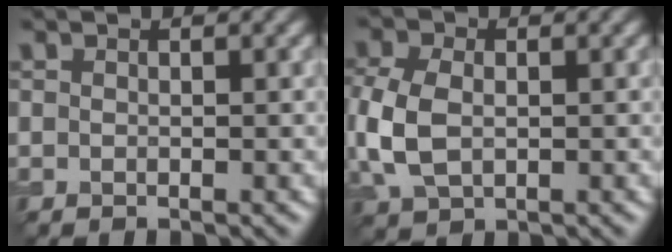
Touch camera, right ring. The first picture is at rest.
{"total": 5.5, "force": [-0.3, 3.9, 3.9], "torque": [-0.109, -0.004, -0.006]}